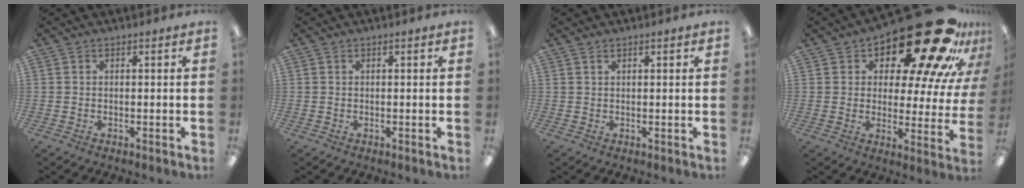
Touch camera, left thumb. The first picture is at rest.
{"total": 0.0}
{"total": 0.9, "force": [0.6, 0.4, 0.6], "torque": [-0.012, 0.003, 0.010]}
{"total": 25.4, "force": [17.2, 9.4, 16.2], "torque": [-0.211, -0.124, 0.285]}